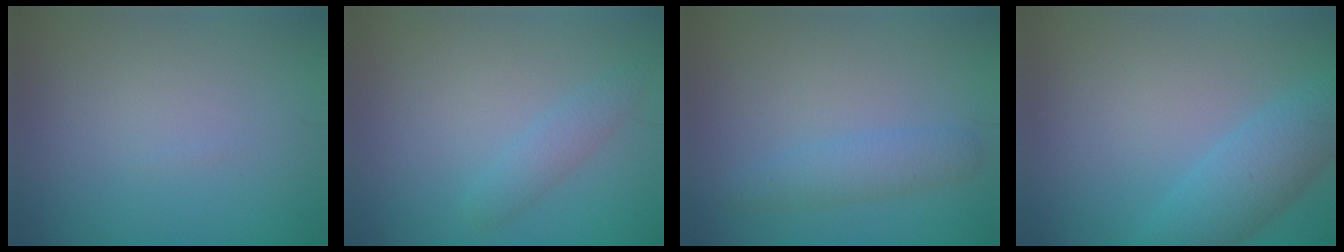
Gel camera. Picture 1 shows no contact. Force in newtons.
{"total": 1.9, "press": 1.9, "slide": 0.1}
{"total": 2.5, "press": 2.5, "slide": 0.0}
{"total": 4.9, "press": 4.9, "slide": 0.1}